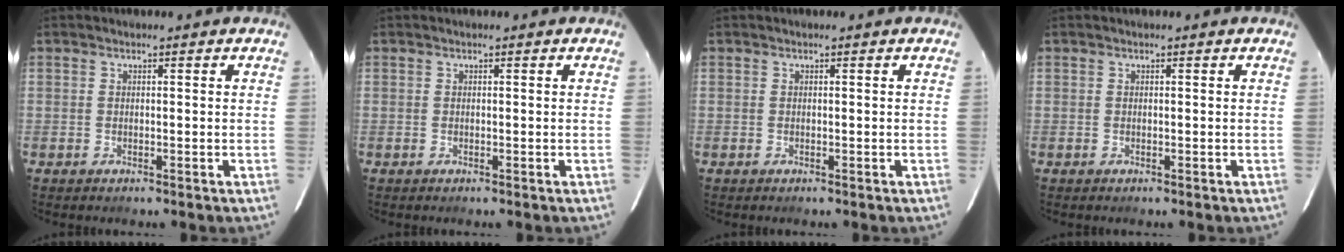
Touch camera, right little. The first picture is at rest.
{"total": 0.0}
{"total": 0.0}
{"total": 0.0}